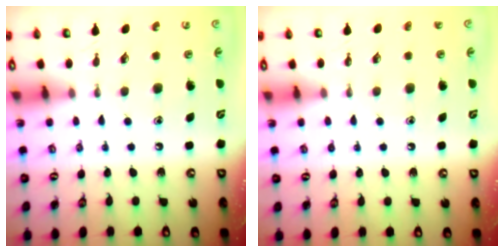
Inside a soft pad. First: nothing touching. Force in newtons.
{"total": 0.7, "press": 0.7, "slide": 0.0}